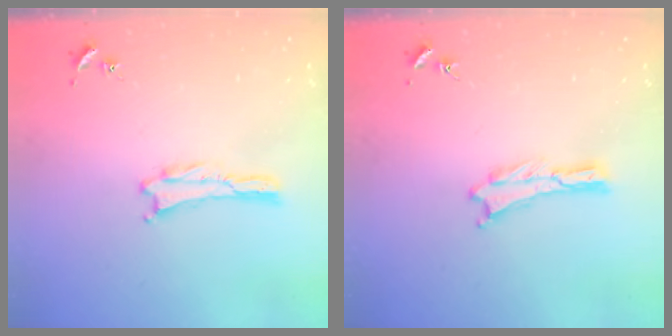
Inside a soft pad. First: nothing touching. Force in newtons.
{"total": 0.0}